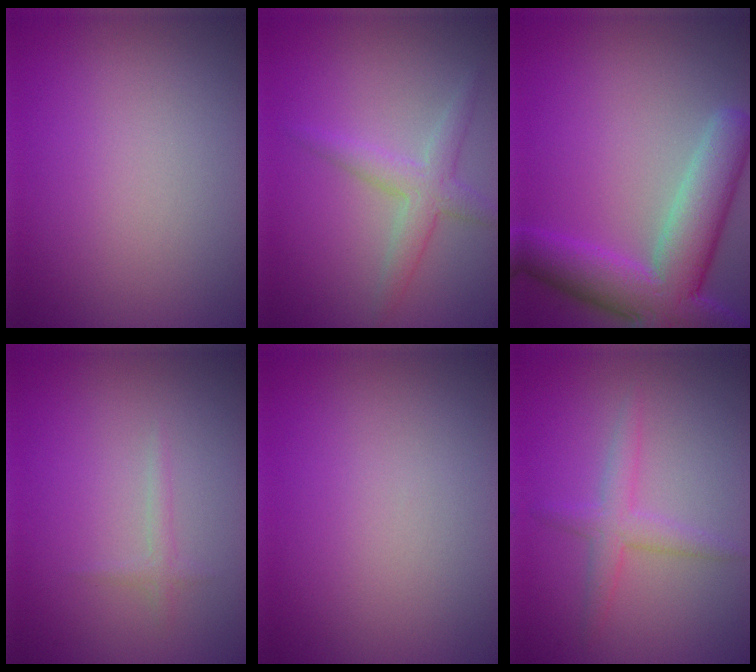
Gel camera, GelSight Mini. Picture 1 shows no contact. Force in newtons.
{"total": 2.8, "press": 2.8, "slide": 0.1}
{"total": 8.5, "press": 8.4, "slide": 0.6}
{"total": 0.8, "press": 0.8, "slide": 0.1}
{"total": 0.0}
{"total": 2.2, "press": 2.2, "slide": 0.2}